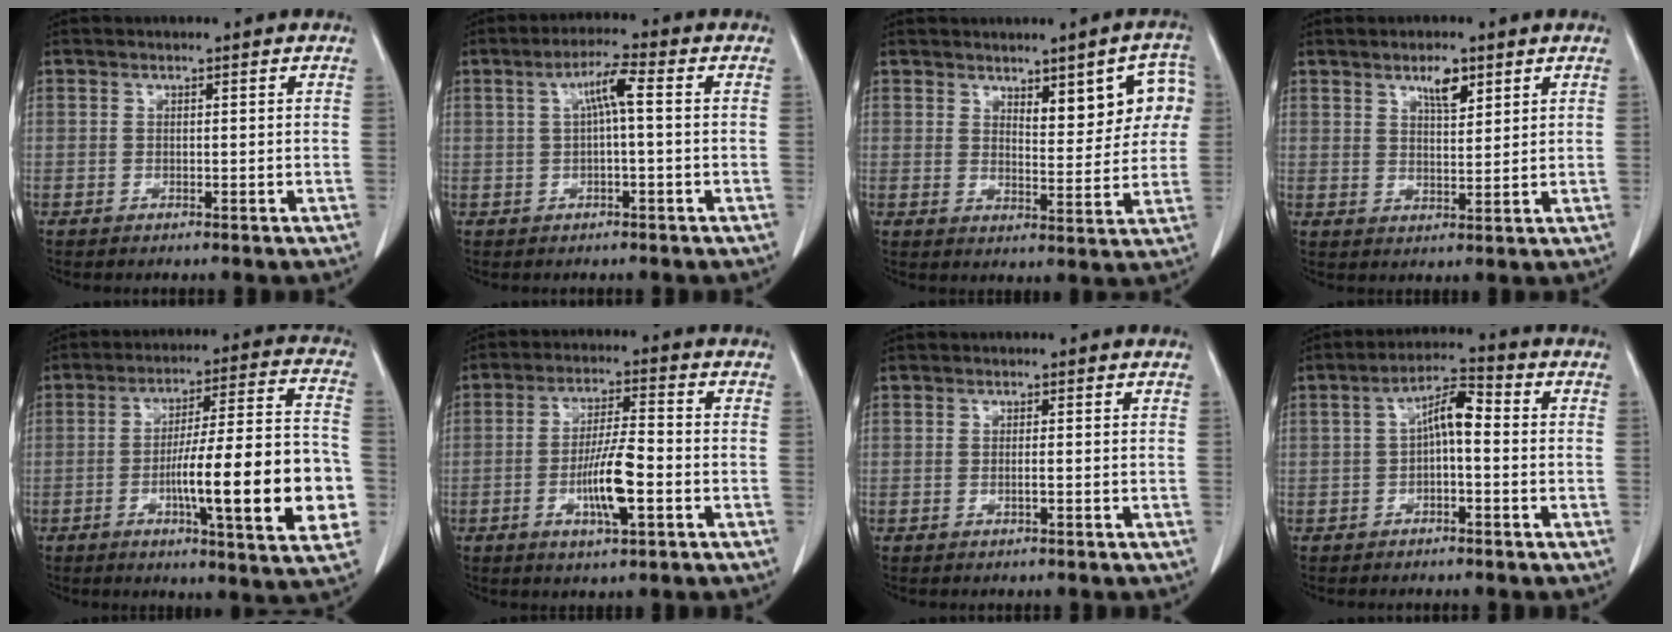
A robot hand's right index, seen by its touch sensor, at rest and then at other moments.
{"total": 4.2, "force": [0.6, 0.3, 4.2], "torque": [-0.075, 0.015, 0.011]}
{"total": 8.4, "force": [3.4, 2.7, 7.2], "torque": [-0.080, 0.011, 0.046]}
{"total": 4.1, "force": [2.5, 1.3, 2.9], "torque": [-0.051, -0.001, 0.043]}
{"total": 19.7, "force": [-4.7, 1.9, 19.0], "torque": [-0.242, 0.012, -0.062]}
{"total": 8.3, "force": [-2.5, 1.2, 7.8], "torque": [-0.144, 0.001, -0.043]}
{"total": 0.6, "force": [-0.1, -0.1, 0.6], "torque": [-0.010, 0.001, 0.000]}
{"total": 5.8, "force": [-0.1, 1.8, 5.5], "torque": [-0.099, 0.026, -0.006]}